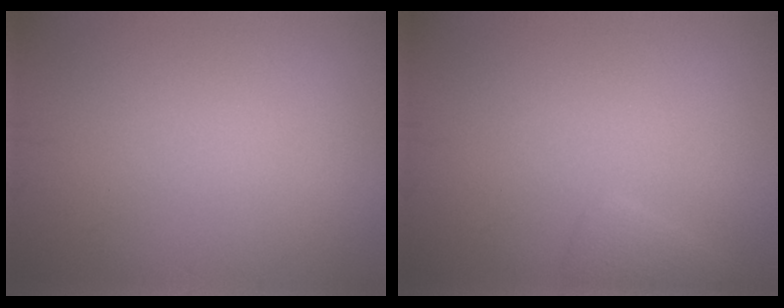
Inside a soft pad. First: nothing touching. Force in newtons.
{"total": 1.4, "press": 1.4, "slide": 0.1}